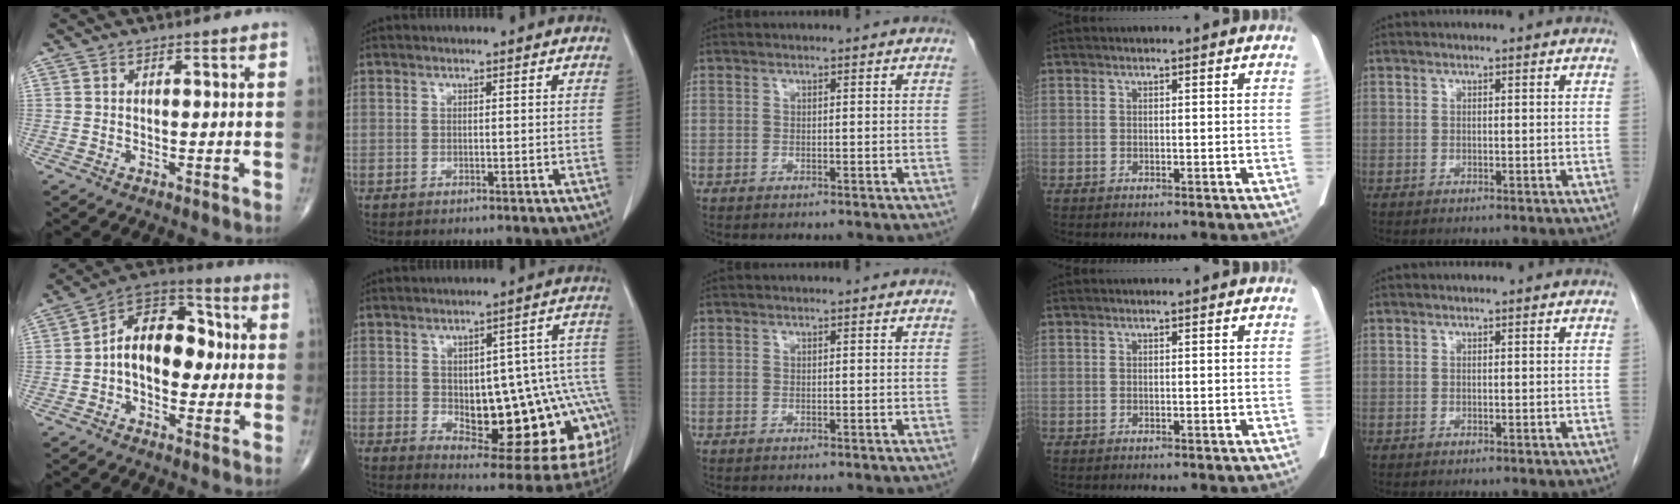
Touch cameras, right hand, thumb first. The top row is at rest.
{"thumb": {"total": 14.0, "force": [0.0, 9.1, 10.6], "torque": [-0.128, 0.042, -0.010]}, "index": {"total": 22.7, "force": [-3.1, 8.5, 20.9], "torque": [-0.184, 0.036, -0.012]}}